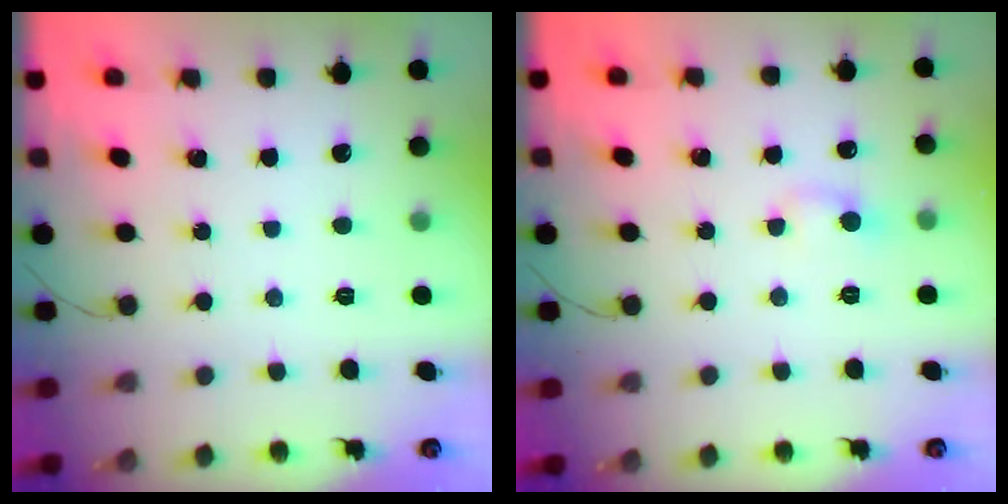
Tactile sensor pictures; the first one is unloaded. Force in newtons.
{"total": 3.8, "press": 3.6, "slide": 1.2}